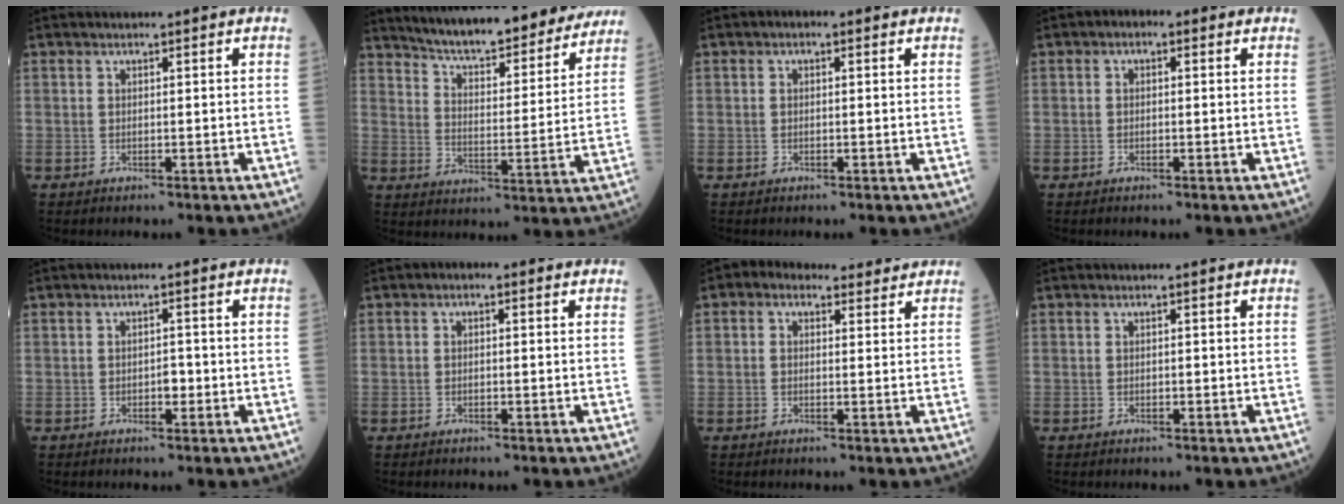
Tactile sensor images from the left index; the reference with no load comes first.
{"total": 20.9, "force": [19.0, 3.4, 8.1], "torque": [-0.115, -0.020, 0.258]}
{"total": 1.0, "force": [0.1, 0.6, 0.8], "torque": [-0.010, 0.002, -0.007]}
{"total": 1.9, "force": [0.4, 1.1, 1.5], "torque": [-0.019, 0.010, -0.005]}
{"total": 1.7, "force": [-0.6, 0.9, 1.3], "torque": [-0.017, 0.003, -0.009]}
{"total": 1.3, "force": [0.2, 0.8, 1.0], "torque": [-0.012, 0.005, -0.007]}
{"total": 4.8, "force": [3.2, 2.9, 2.0], "torque": [-0.035, 0.031, 0.051]}
{"total": 0.0}